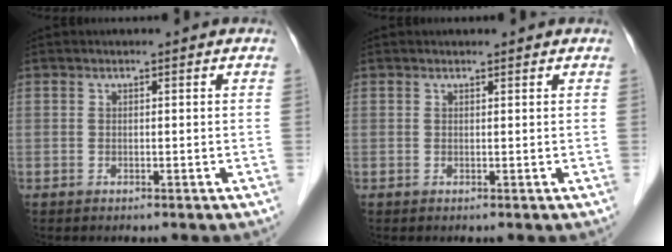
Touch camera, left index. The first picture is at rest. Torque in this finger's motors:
{"motor_torque": [0.27, -0.22, 0.00, -0.01]}